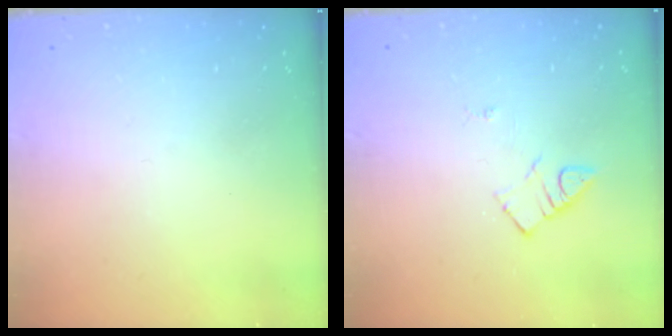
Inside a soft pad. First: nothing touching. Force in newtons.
{"total": 3.8, "press": 3.8, "slide": 0.4}